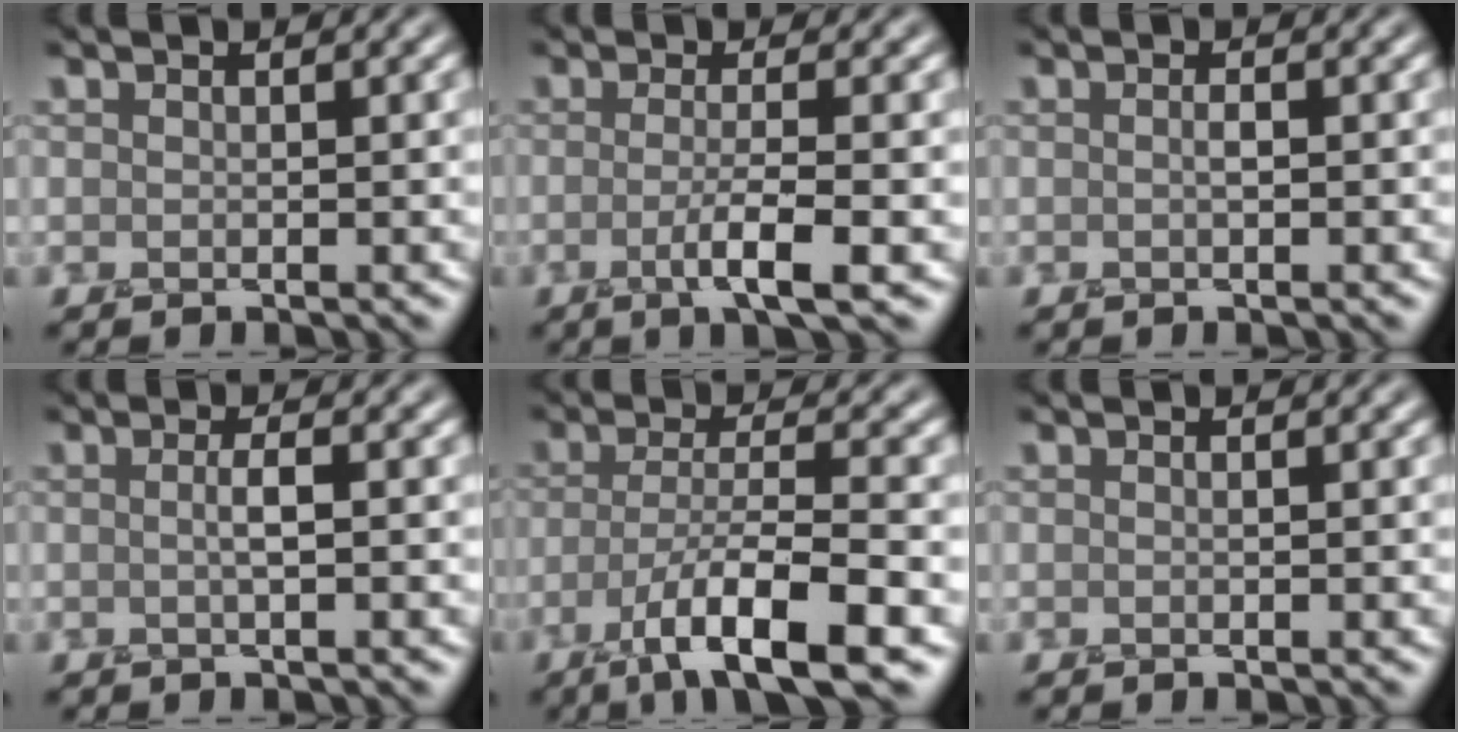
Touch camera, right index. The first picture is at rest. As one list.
[{"total": 3.8, "force": [-0.9, 0.8, 3.6], "torque": [-0.057, -0.004, -0.022]}, {"total": 0.7, "force": [0.0, 0.1, 0.7], "torque": [-0.013, 0.001, 0.000]}, {"total": 1.5, "force": [-0.1, 0.3, 1.5], "torque": [-0.024, 0.001, -0.004]}, {"total": 7.7, "force": [-3.9, 1.5, 6.4], "torque": [-0.105, -0.001, -0.071]}, {"total": 0.0}]